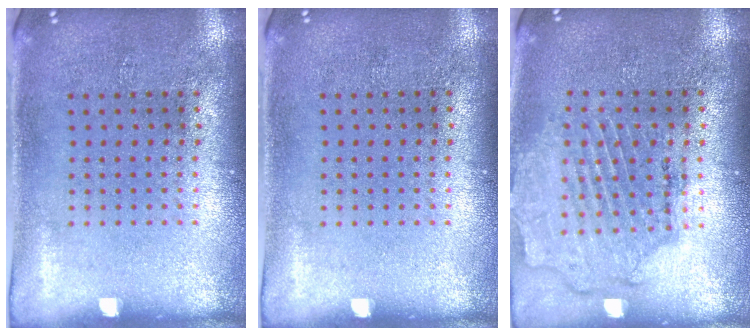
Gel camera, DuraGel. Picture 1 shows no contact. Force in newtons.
{"total": 0.0}
{"total": 1.6, "press": 1.6, "slide": 0.4}